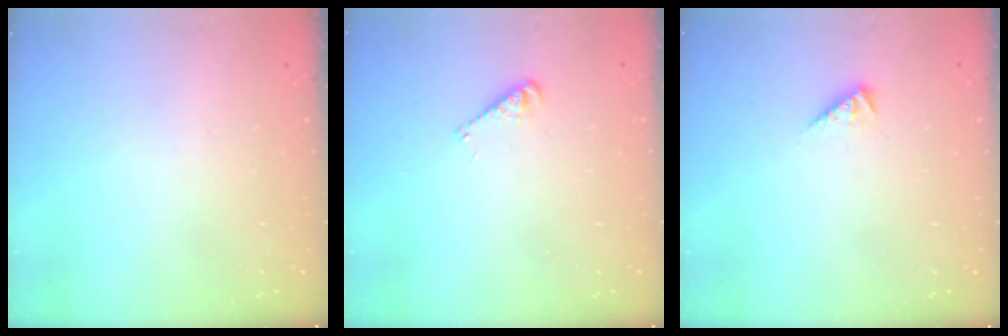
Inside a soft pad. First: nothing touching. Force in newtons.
{"total": 2.9, "press": 2.9, "slide": 0.3}
{"total": 2.9, "press": 2.9, "slide": 0.5}